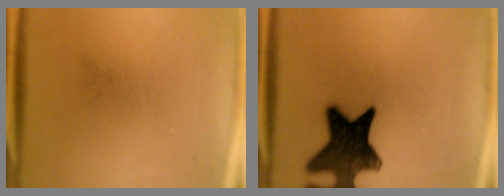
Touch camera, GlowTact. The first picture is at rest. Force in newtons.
{"total": 16.3}